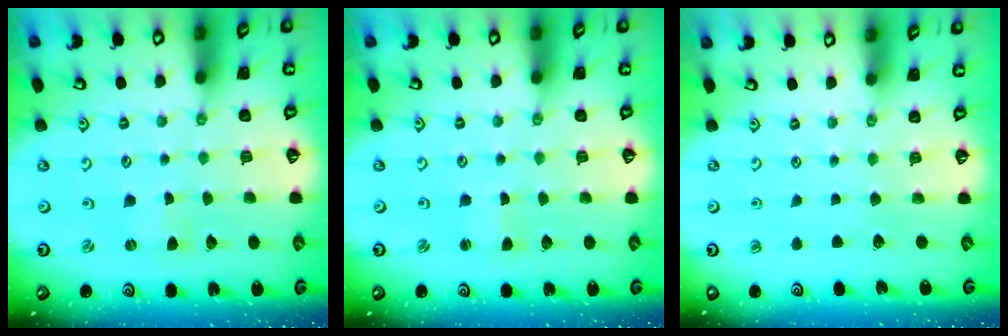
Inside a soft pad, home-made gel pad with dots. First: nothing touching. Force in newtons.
{"total": 0.5, "press": 0.5, "slide": 0.1}
{"total": 0.0}